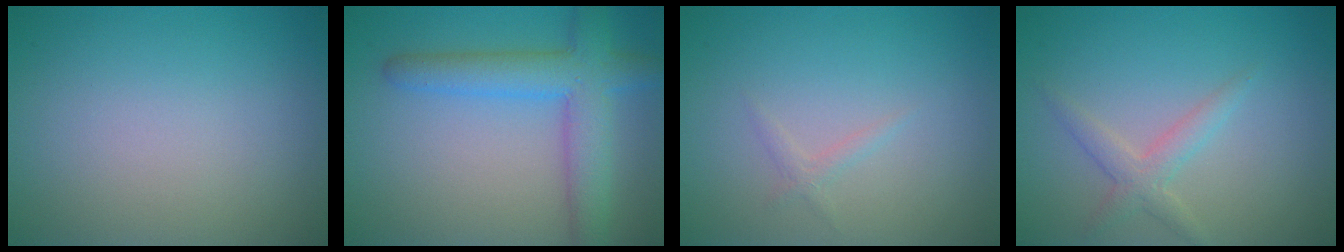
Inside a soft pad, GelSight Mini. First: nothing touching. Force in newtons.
{"total": 5.6, "press": 5.6, "slide": 0.2}
{"total": 0.8, "press": 0.8, "slide": 0.0}
{"total": 2.1, "press": 2.1, "slide": 0.1}